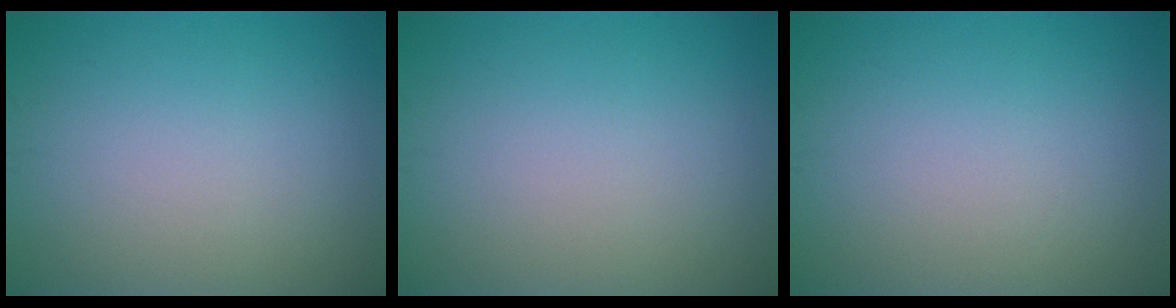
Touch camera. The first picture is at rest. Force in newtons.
{"total": 0.0}
{"total": 0.0}